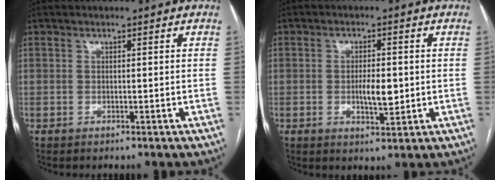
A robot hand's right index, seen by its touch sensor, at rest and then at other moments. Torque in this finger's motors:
{"motor_torque": [0.11, -0.02, 0.11, 0.03]}